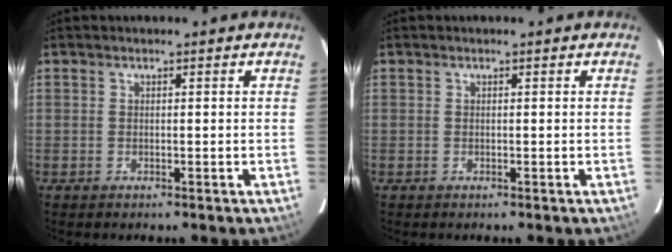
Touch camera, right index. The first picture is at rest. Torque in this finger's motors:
{"motor_torque": [0.19, 0.14, 0.03, 0.00]}